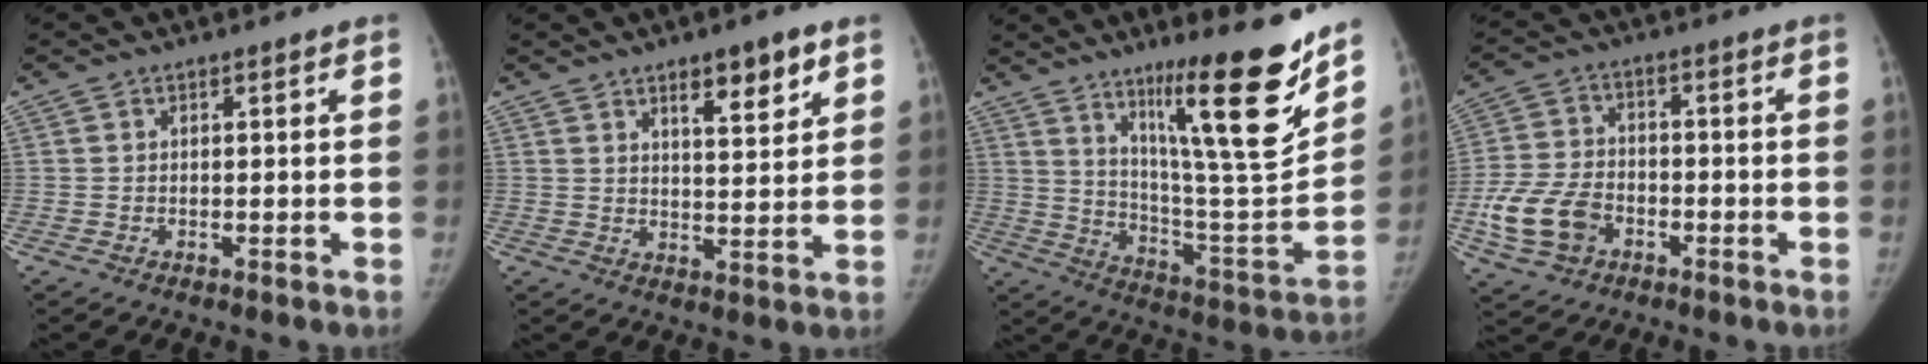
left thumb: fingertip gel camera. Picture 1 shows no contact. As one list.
[{"total": 7.9, "force": [4.8, 2.6, 5.8], "torque": [-0.068, -0.030, 0.072]}, {"total": 23.3, "force": [14.4, 3.4, 18.0], "torque": [-0.248, -0.085, 0.240]}, {"total": 10.9, "force": [-4.1, 7.7, 6.6], "torque": [-0.132, 0.017, -0.077]}]